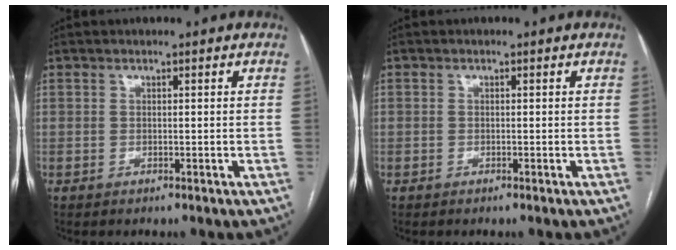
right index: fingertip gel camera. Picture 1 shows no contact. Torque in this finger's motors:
{"motor_torque": [-0.41, 0.06, -0.86, -0.21]}